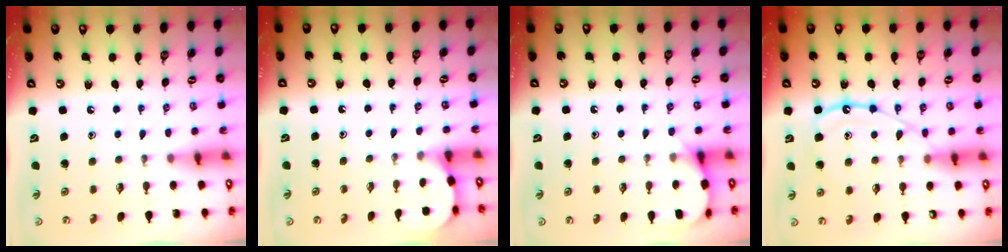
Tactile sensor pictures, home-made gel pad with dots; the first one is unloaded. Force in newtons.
{"total": 1.8, "press": 1.8, "slide": 0.1}
{"total": 5.5, "press": 5.5, "slide": 0.4}
{"total": 14.4, "press": 14.3, "slide": 1.2}